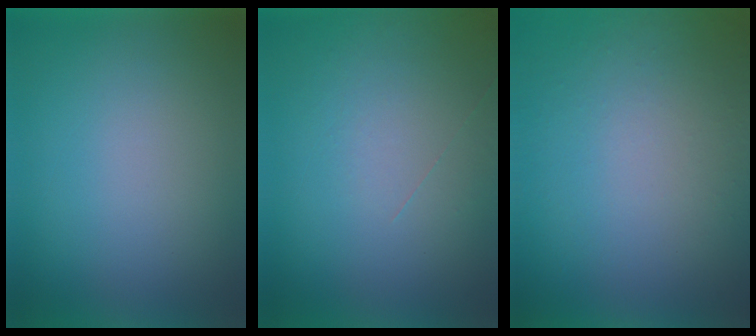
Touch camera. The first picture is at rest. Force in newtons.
{"total": 1.2}
{"total": 9.5}